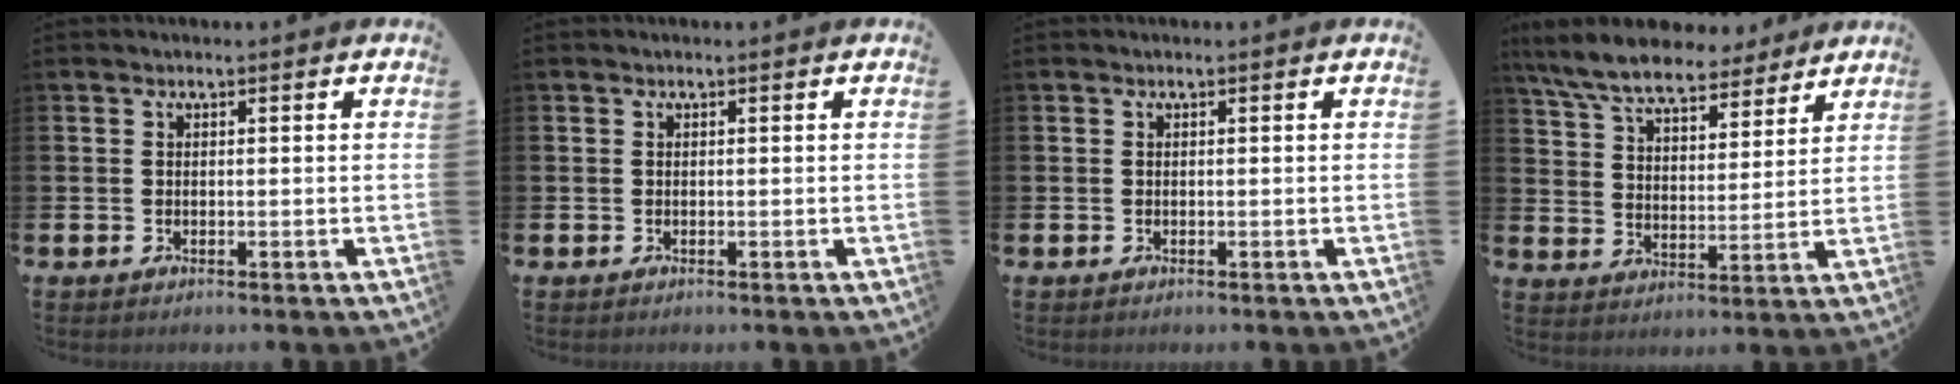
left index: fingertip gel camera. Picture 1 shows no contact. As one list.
[{"total": 0.0}, {"total": 0.0}, {"total": 8.5, "force": [7.8, 2.1, 2.8], "torque": [-0.088, -0.040, 0.140]}]